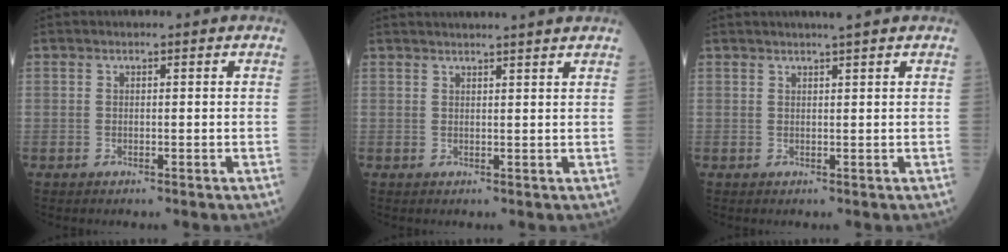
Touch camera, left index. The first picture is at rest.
{"total": 7.9, "force": [7.3, -0.8, 3.1], "torque": [-0.037, 0.026, 0.080]}
{"total": 2.5, "force": [2.0, -0.4, 1.3], "torque": [-0.017, 0.006, 0.030]}